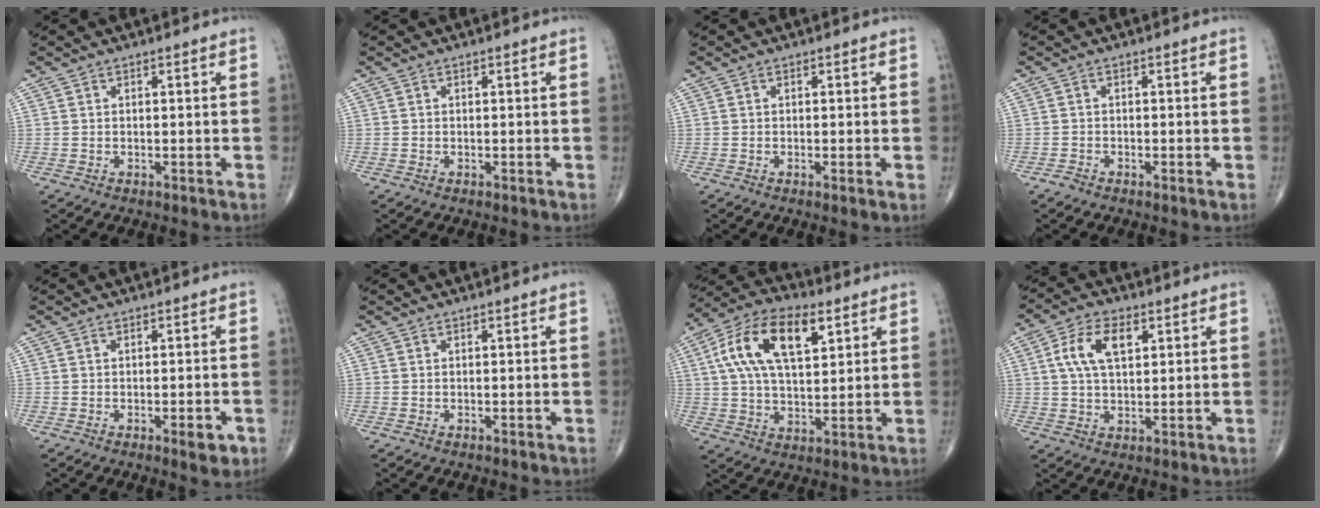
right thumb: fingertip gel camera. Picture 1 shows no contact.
{"total": 0.0}
{"total": 1.1, "force": [-0.2, 0.0, 1.1], "torque": [-0.023, -0.005, -0.005]}
{"total": 1.0, "force": [-0.8, 0.3, 0.5], "torque": [-0.012, -0.002, -0.020]}
{"total": 3.3, "force": [-1.4, 1.1, 2.8], "torque": [-0.031, -0.002, -0.016]}
{"total": 0.0}
{"total": 16.2, "force": [5.7, 8.1, 12.8], "torque": [-0.228, 0.007, 0.099]}
{"total": 8.7, "force": [2.7, 4.6, 6.9], "torque": [-0.127, 0.005, 0.049]}